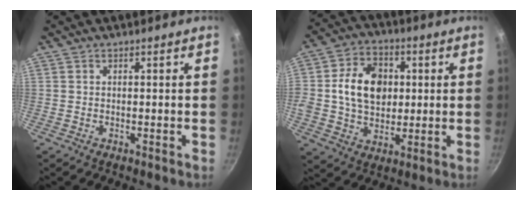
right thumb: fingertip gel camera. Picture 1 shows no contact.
{"total": 13.9, "force": [1.7, 10.6, 8.8], "torque": [-0.122, 0.011, 0.024]}